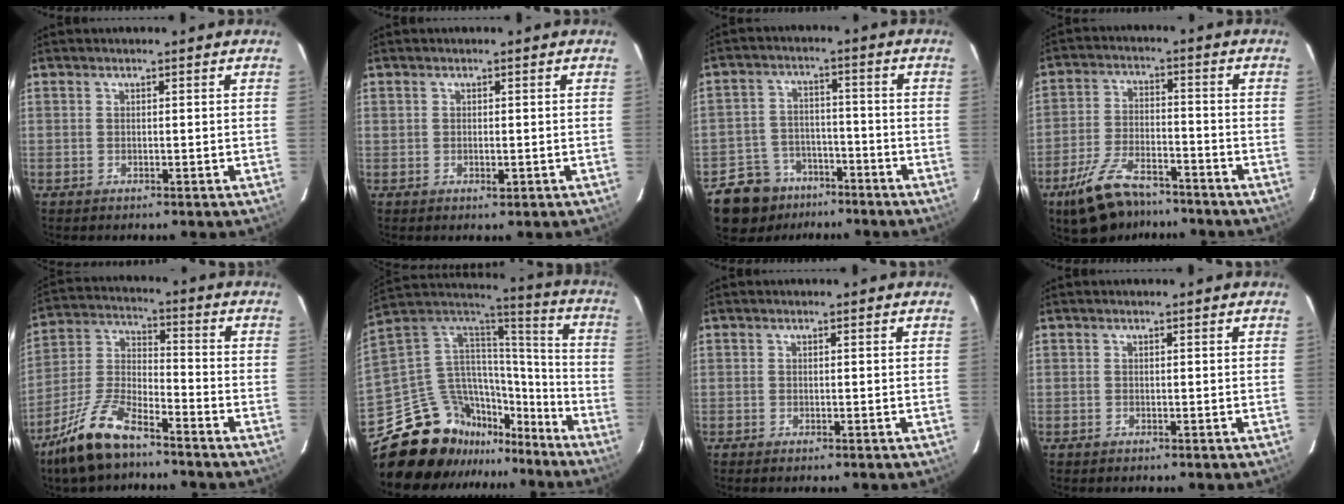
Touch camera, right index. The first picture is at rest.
{"total": 1.2, "force": [-0.2, 0.6, 1.0], "torque": [-0.018, -0.002, -0.001]}
{"total": 9.3, "force": [-6.6, 6.5, 1.1], "torque": [-0.024, 0.021, -0.104]}
{"total": 11.1, "force": [-8.4, 4.1, 5.9], "torque": [-0.123, -0.011, -0.148]}
{"total": 11.7, "force": [-8.8, 3.1, 7.0], "torque": [-0.155, -0.007, -0.171]}
{"total": 26.4, "force": [-21.3, 12.7, 9.0], "torque": [-0.201, 0.044, -0.327]}
{"total": 0.7, "force": [-0.4, 0.0, 0.6], "torque": [-0.010, 0.000, -0.008]}
{"total": 0.0}